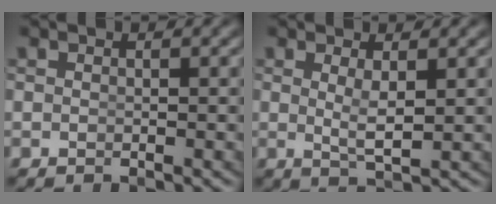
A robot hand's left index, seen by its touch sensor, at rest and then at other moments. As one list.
[{"total": 2.3, "force": [0.5, -0.3, 2.2], "torque": [-0.041, -0.020, 0.022]}]